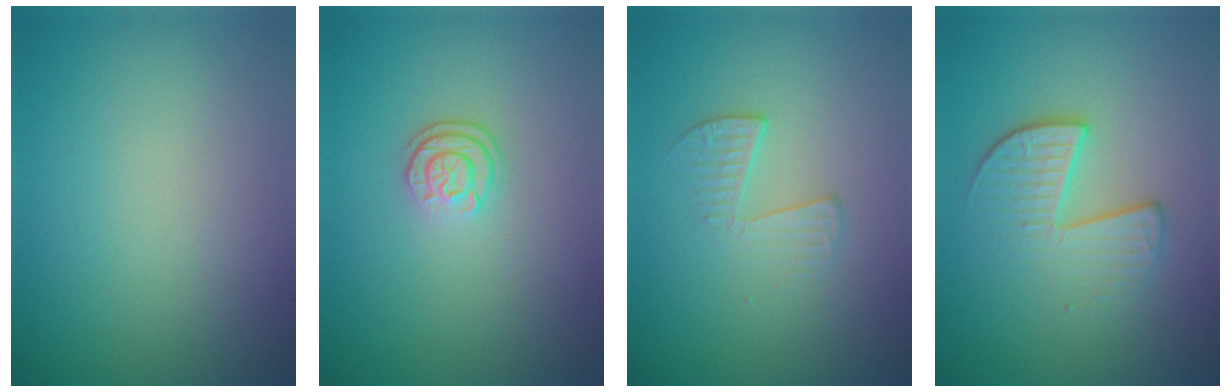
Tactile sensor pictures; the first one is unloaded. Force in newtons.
{"total": 2.4, "press": 1.9, "slide": 1.5}
{"total": 1.9, "press": 0.7, "slide": 1.8}
{"total": 4.1, "press": 2.8, "slide": 2.9}